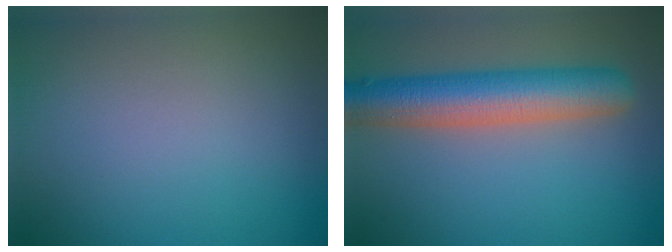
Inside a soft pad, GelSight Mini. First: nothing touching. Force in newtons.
{"total": 7.6, "press": 7.6, "slide": 0.4}